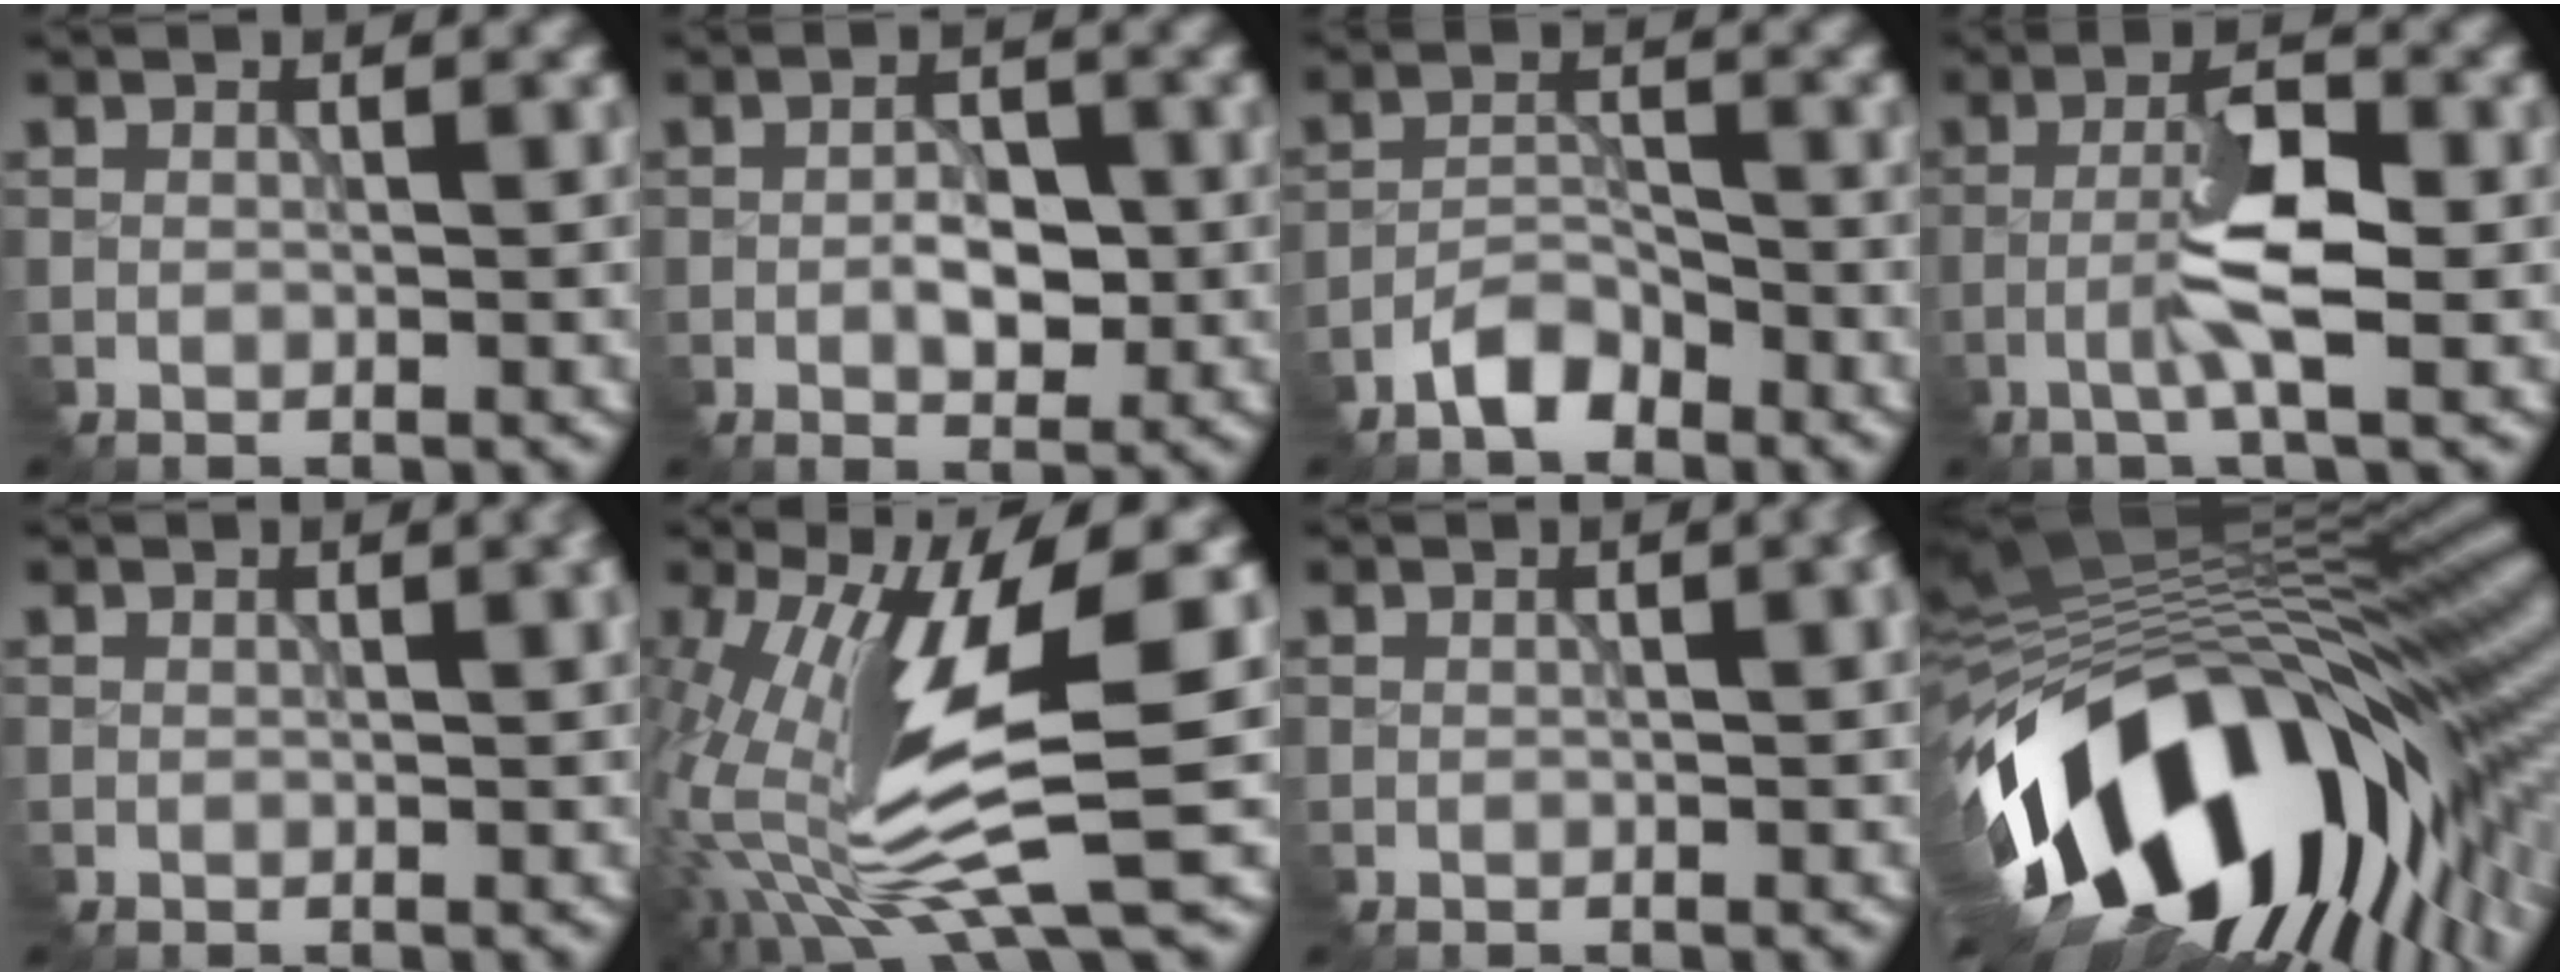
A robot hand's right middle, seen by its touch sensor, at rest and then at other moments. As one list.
[{"total": 3.4, "force": [-0.6, 1.9, 2.7], "torque": [-0.047, 0.000, -0.009]}, {"total": 2.9, "force": [-2.5, 1.1, 1.0], "torque": [-0.017, 0.010, -0.052]}, {"total": 4.8, "force": [-1.6, 0.9, 4.5], "torque": [-0.088, 0.012, -0.036]}, {"total": 2.0, "force": [0.5, 0.8, 1.7], "torque": [-0.012, 0.006, 0.005]}, {"total": 11.7, "force": [-0.6, 3.0, 11.3], "torque": [-0.238, -0.022, 0.003]}, {"total": 3.7, "force": [0.3, 1.8, 3.2], "torque": [-0.014, 0.009, 0.001]}, {"total": 17.4, "force": [-6.2, 9.1, 13.5], "torque": [-0.221, -0.023, -0.089]}]